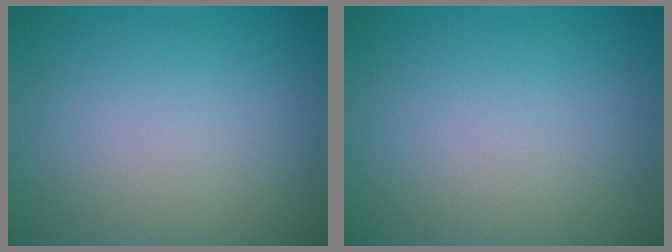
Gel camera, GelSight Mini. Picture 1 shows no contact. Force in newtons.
{"total": 0.0}